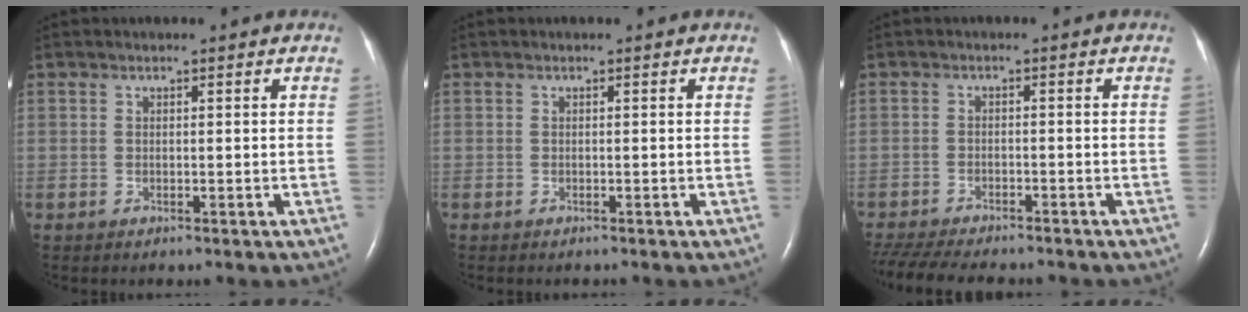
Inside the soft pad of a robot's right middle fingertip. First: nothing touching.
{"total": 0.6, "force": [-0.5, 0.1, 0.2], "torque": [-0.007, -0.002, -0.008]}
{"total": 12.8, "force": [-11.2, 2.7, 5.6], "torque": [-0.109, -0.016, -0.163]}